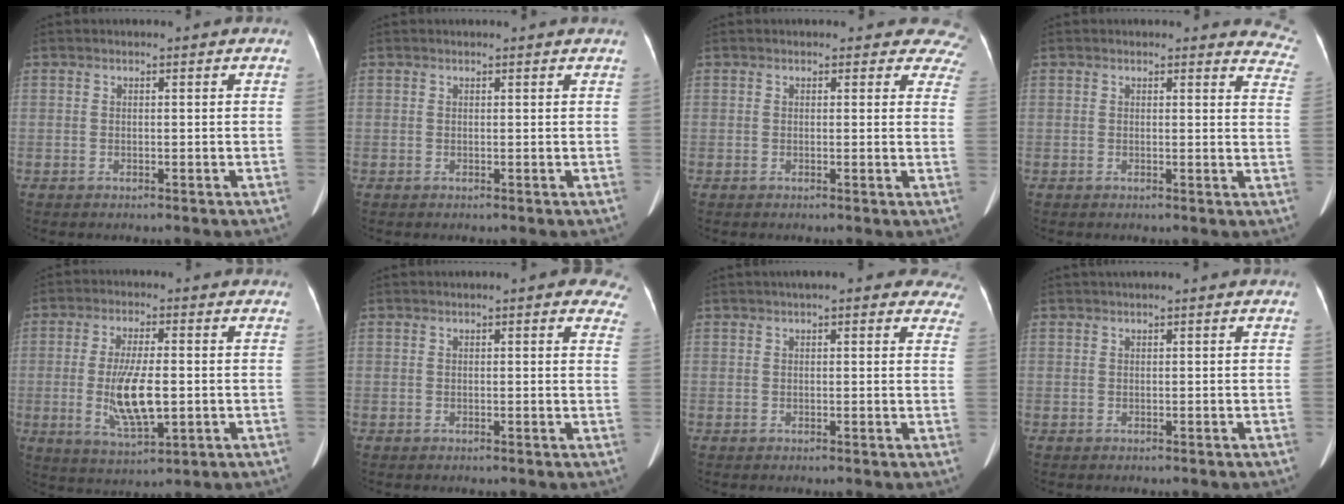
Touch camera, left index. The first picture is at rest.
{"total": 1.0, "force": [1.0, 0.2, 0.2], "torque": [-0.012, 0.008, 0.011]}
{"total": 6.6, "force": [5.9, 3.1, 0.1], "torque": [0.051, -0.014, 0.020]}
{"total": 6.4, "force": [5.9, 2.4, -0.1], "torque": [0.042, -0.032, 0.020]}
{"total": 9.1, "force": [-1.0, 2.4, 8.8], "torque": [-0.177, -0.010, -0.011]}
{"total": 6.0, "force": [4.2, 1.6, 3.9], "torque": [-0.027, 0.003, 0.027]}
{"total": 10.3, "force": [8.1, 2.9, 5.7], "torque": [-0.045, 0.018, 0.084]}
{"total": 0.9, "force": [0.5, 0.0, 0.7], "torque": [-0.017, 0.016, 0.012]}